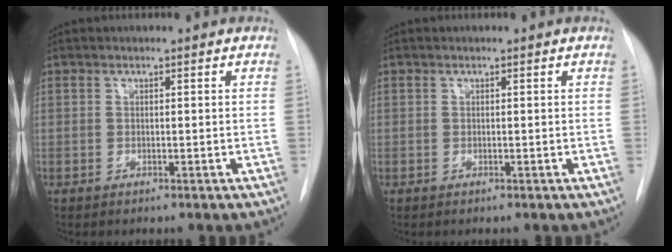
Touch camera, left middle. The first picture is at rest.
{"total": 0.0}